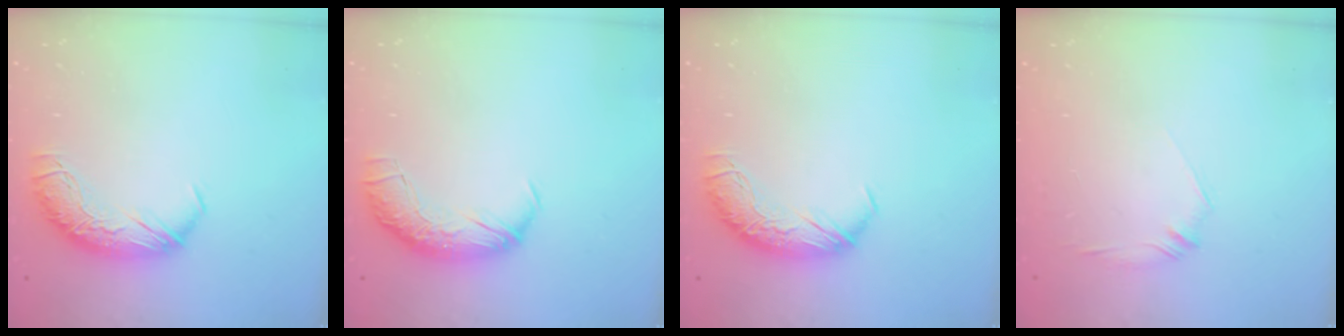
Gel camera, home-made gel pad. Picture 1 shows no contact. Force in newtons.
{"total": 2.4, "press": 1.2, "slide": 2.1}
{"total": 0.0}
{"total": 6.3, "press": 6.2, "slide": 1.2}